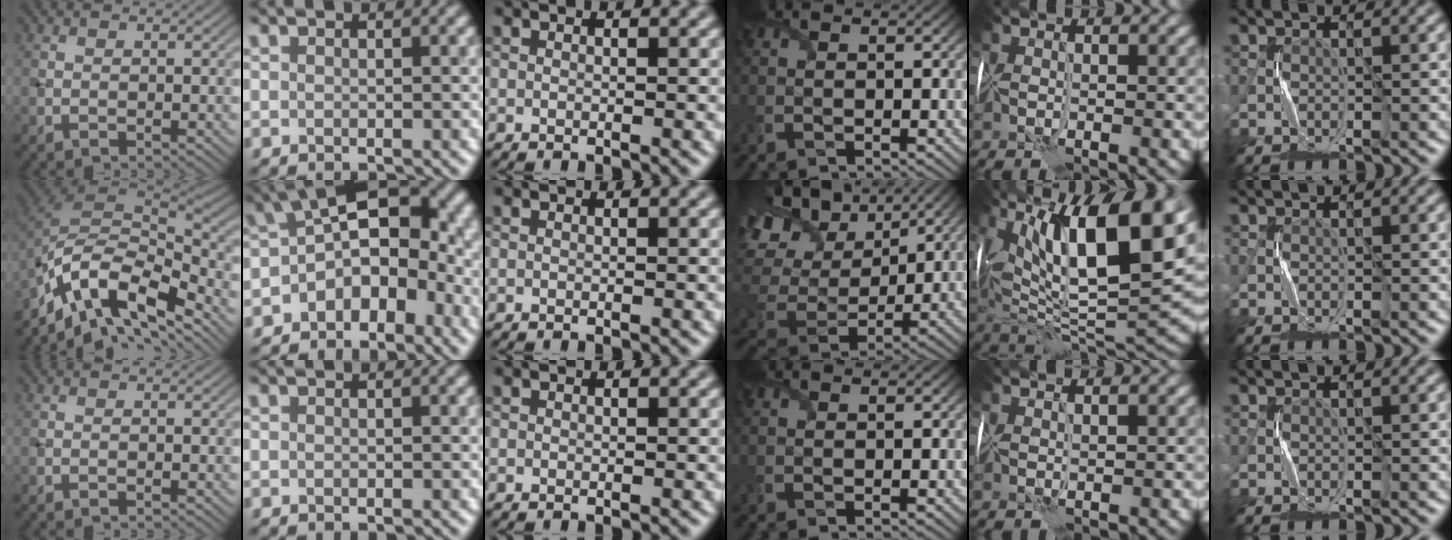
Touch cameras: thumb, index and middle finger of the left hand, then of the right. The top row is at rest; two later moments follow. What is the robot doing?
{"motion": "fold", "object": "tissue"}